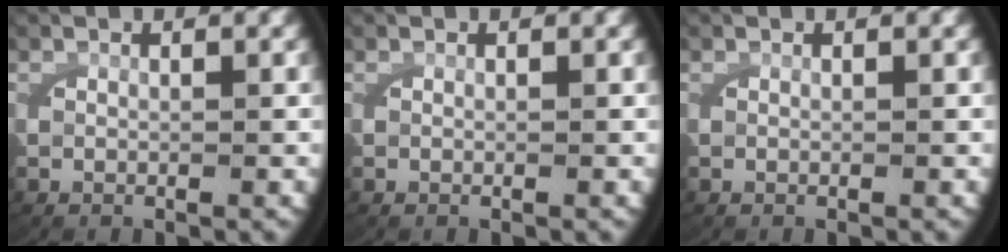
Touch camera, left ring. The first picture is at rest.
{"total": 0.0}
{"total": 0.0}